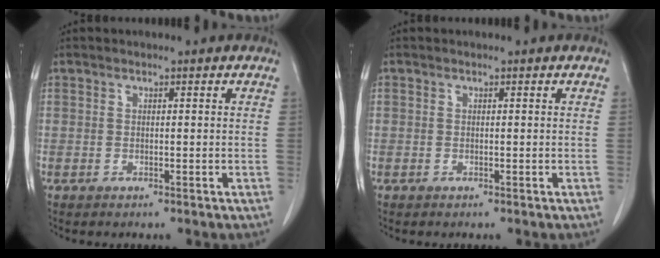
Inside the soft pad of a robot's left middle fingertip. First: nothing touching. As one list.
[{"total": 0.0}]